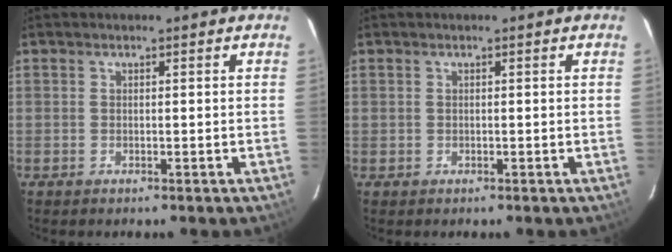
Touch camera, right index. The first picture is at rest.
{"total": 0.0}